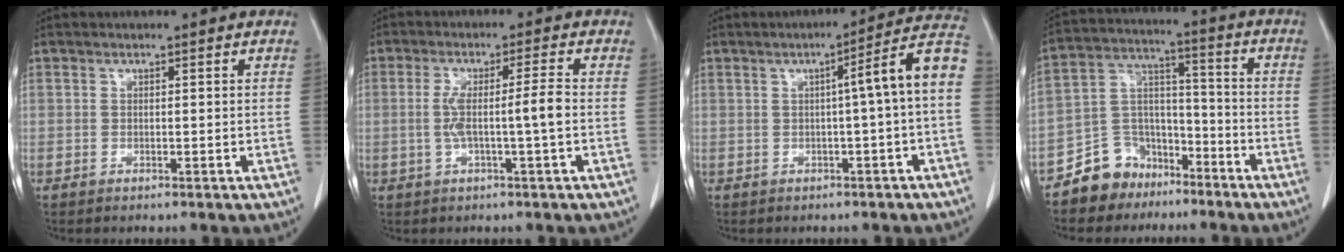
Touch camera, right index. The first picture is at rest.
{"total": 5.4, "force": [-0.8, -0.5, 5.4], "torque": [-0.107, 0.010, -0.011]}
{"total": 8.1, "force": [-0.4, -0.8, 8.1], "torque": [-0.101, 0.022, -0.011]}
{"total": 9.8, "force": [-7.1, 6.5, 1.5], "torque": [-0.028, 0.045, -0.125]}